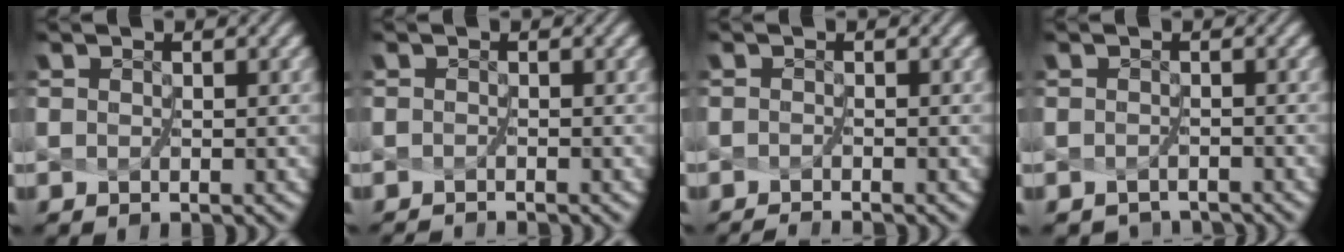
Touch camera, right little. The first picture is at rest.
{"total": 1.4, "force": [-1.2, -0.6, -0.3], "torque": [-0.003, -0.012, -0.022]}
{"total": 1.6, "force": [-1.5, -0.6, 0.1], "torque": [-0.010, -0.011, -0.028]}
{"total": 2.1, "force": [-2.0, 0.5, -0.3], "torque": [0.005, -0.011, -0.037]}